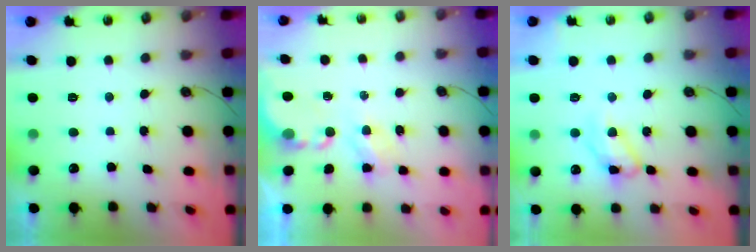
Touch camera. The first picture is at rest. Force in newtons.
{"total": 3.9, "press": 3.9, "slide": 0.1}
{"total": 11.4, "press": 11.3, "slide": 1.1}